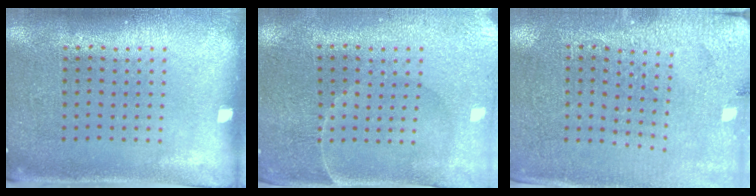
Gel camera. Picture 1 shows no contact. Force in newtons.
{"total": 0.6, "press": 0.5, "slide": 0.4}
{"total": 2.8, "press": 2.8, "slide": 0.2}